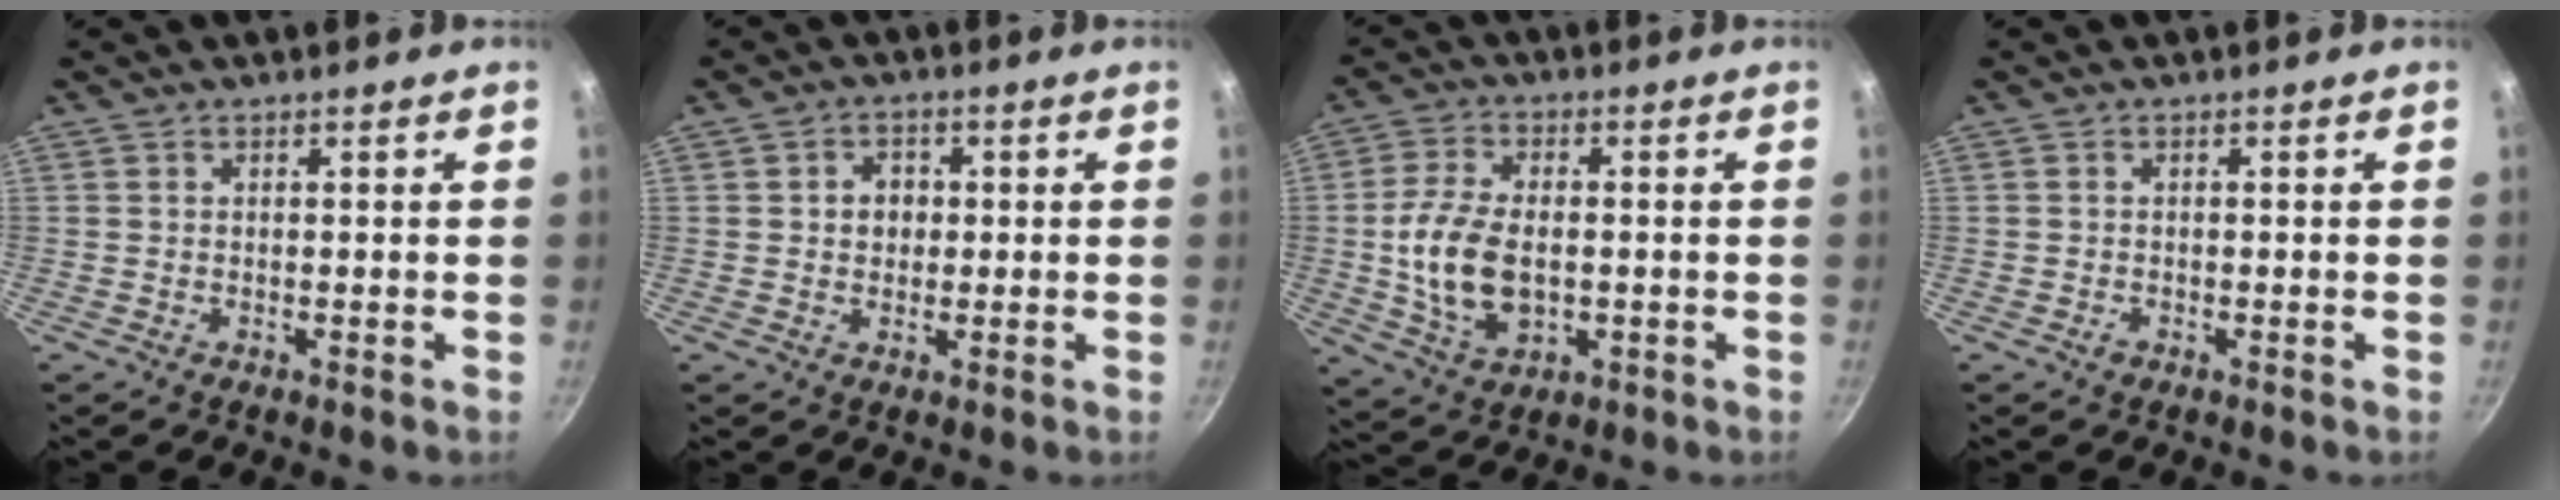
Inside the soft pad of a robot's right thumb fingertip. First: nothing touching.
{"total": 3.8, "force": [0.3, 3.3, 1.9], "torque": [-0.008, 0.005, 0.003]}
{"total": 12.1, "force": [-0.8, 7.5, 9.5], "torque": [-0.178, 0.007, -0.010]}
{"total": 0.9, "force": [-0.5, 0.7, 0.4], "torque": [-0.007, 0.001, -0.009]}